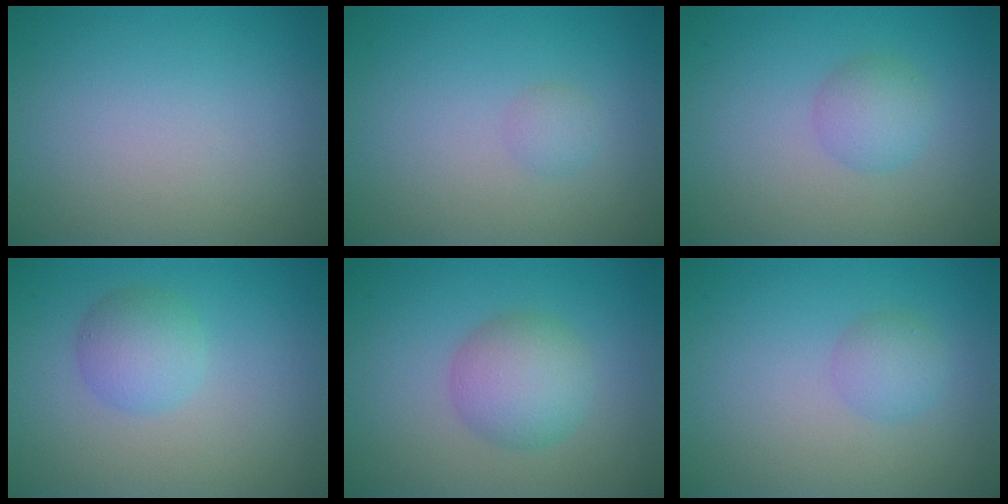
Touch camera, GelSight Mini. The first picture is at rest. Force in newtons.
{"total": 1.0, "press": 1.0, "slide": 0.1}
{"total": 2.2, "press": 2.2, "slide": 0.1}
{"total": 2.8, "press": 2.8, "slide": 0.1}
{"total": 4.0, "press": 4.0, "slide": 0.1}
{"total": 1.8, "press": 1.8, "slide": 0.0}